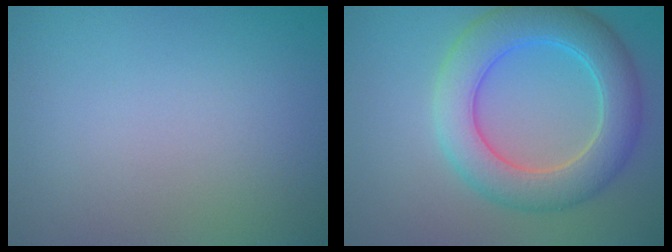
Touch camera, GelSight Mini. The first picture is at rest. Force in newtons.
{"total": 6.9, "press": 6.9, "slide": 0.5}